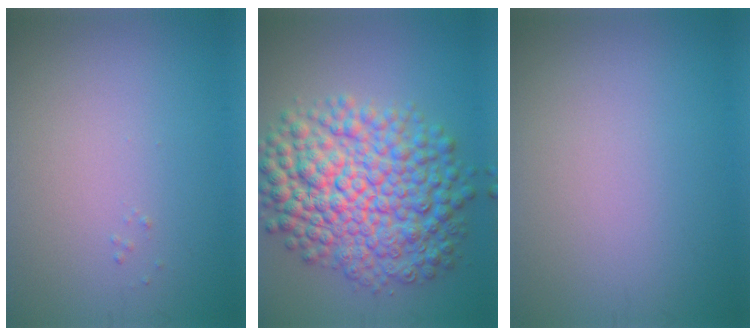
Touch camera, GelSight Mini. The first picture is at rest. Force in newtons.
{"total": 10.8, "press": 10.8, "slide": 0.1}
{"total": 0.0}